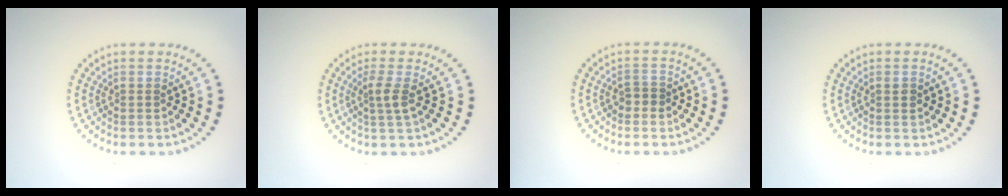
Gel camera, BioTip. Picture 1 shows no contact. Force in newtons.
{"total": 1.8, "press": 1.3, "slide": 1.3}
{"total": 1.1, "press": 1.0, "slide": 0.4}
{"total": 0.7, "press": 0.7, "slide": 0.2}